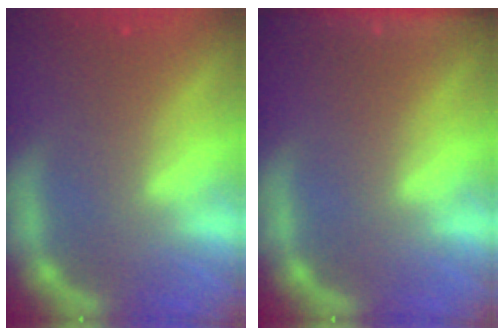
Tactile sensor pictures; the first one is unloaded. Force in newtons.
{"total": 4.5}